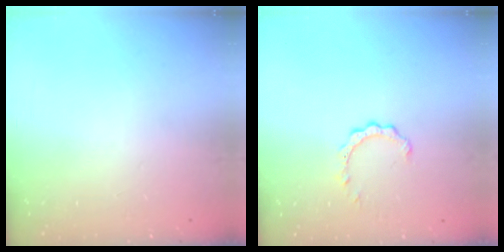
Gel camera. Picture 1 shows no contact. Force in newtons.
{"total": 2.4, "press": 2.3, "slide": 0.3}